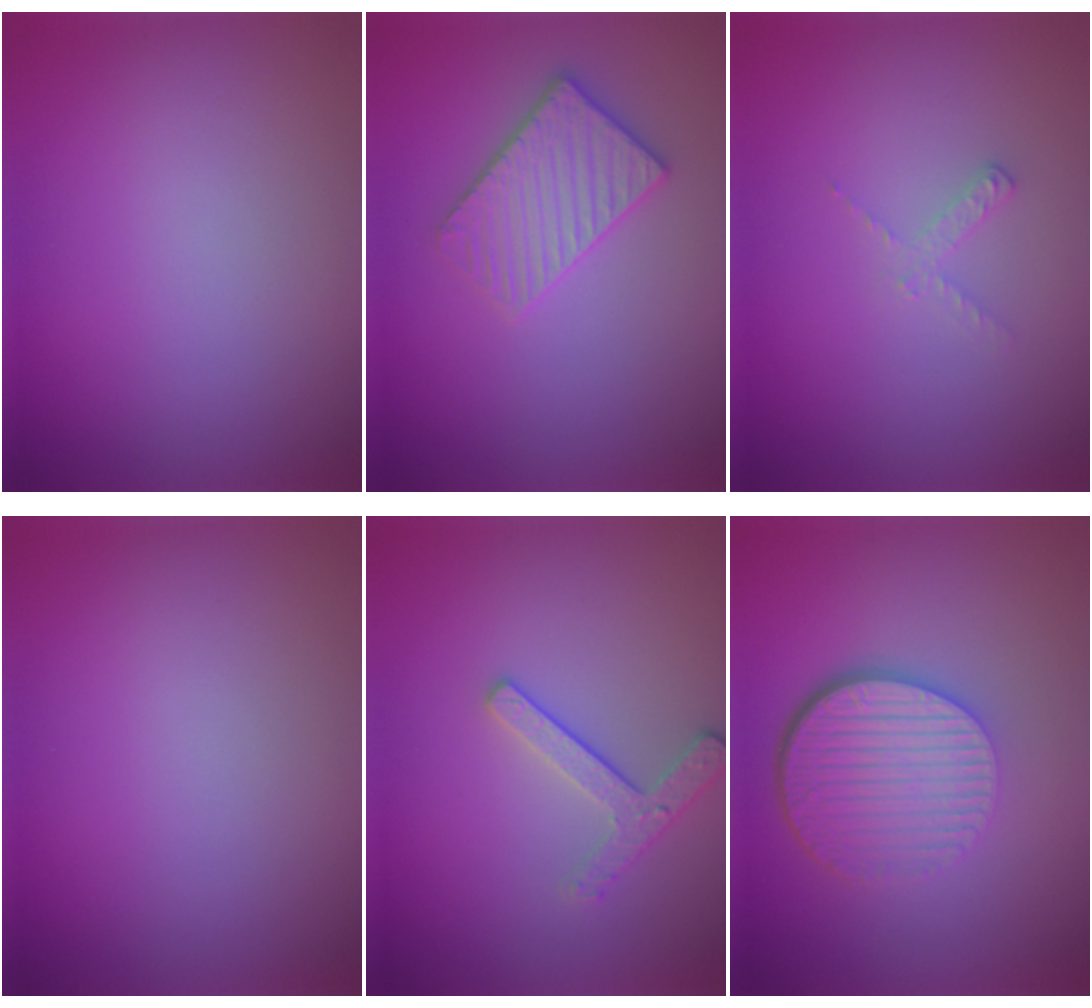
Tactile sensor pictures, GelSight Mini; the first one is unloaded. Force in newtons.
{"total": 3.3, "press": 3.1, "slide": 1.0}
{"total": 1.1, "press": 1.1, "slide": 0.2}
{"total": 0.0}
{"total": 2.4, "press": 2.3, "slide": 0.9}
{"total": 6.7, "press": 4.4, "slide": 5.0}